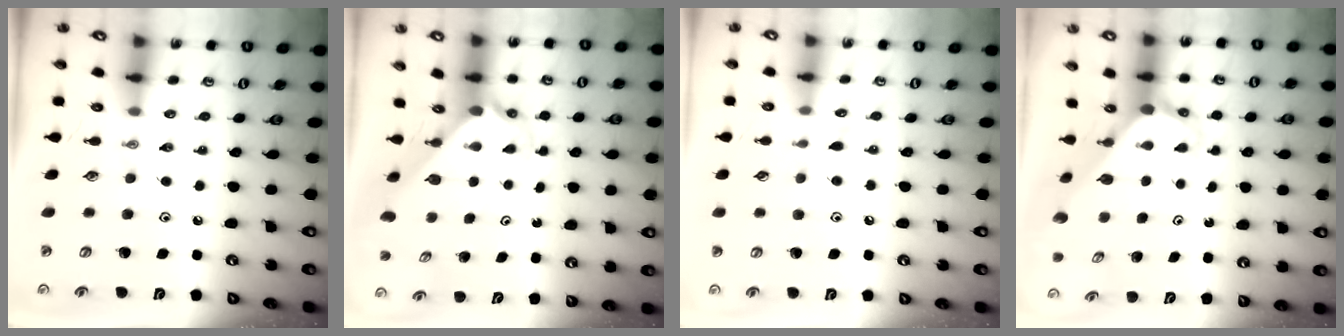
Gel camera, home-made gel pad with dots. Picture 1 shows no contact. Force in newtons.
{"total": 2.3, "press": 2.3, "slide": 0.2}
{"total": 5.5, "press": 5.4, "slide": 0.7}
{"total": 3.3, "press": 3.3, "slide": 0.2}